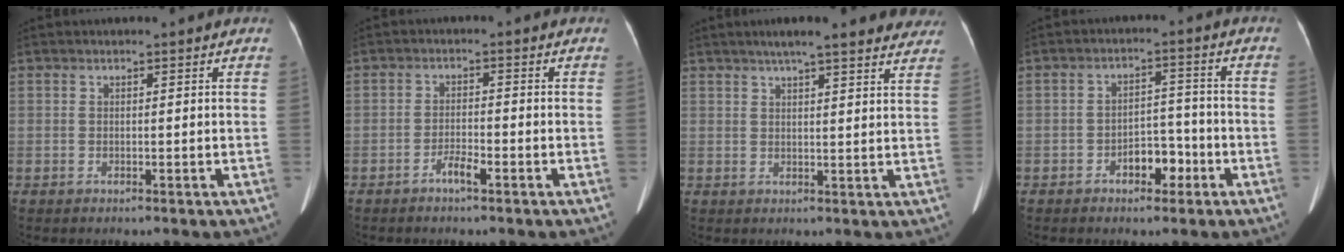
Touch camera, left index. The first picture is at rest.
{"total": 2.5, "force": [-1.8, 0.3, 1.7], "torque": [-0.034, 0.001, -0.033]}
{"total": 15.7, "force": [13.5, 2.4, 7.6], "torque": [-0.095, 0.027, 0.159]}
{"total": 4.8, "force": [-2.7, 2.6, 3.1], "torque": [-0.045, 0.018, -0.041]}